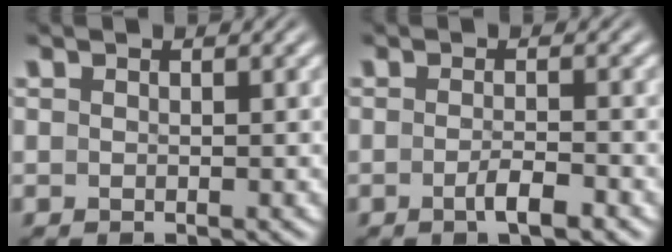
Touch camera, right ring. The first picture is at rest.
{"total": 2.1, "force": [-1.4, -0.1, 1.6], "torque": [-0.025, 0.000, -0.027]}